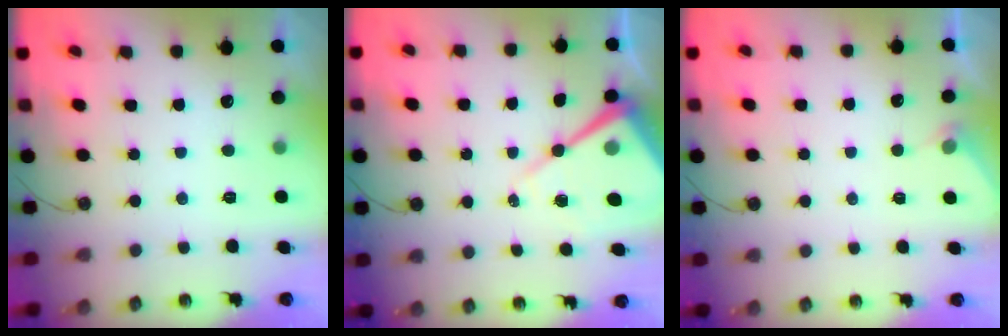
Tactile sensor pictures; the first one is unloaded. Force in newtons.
{"total": 14.2, "press": 14.1, "slide": 1.3}
{"total": 2.7, "press": 2.7, "slide": 0.4}